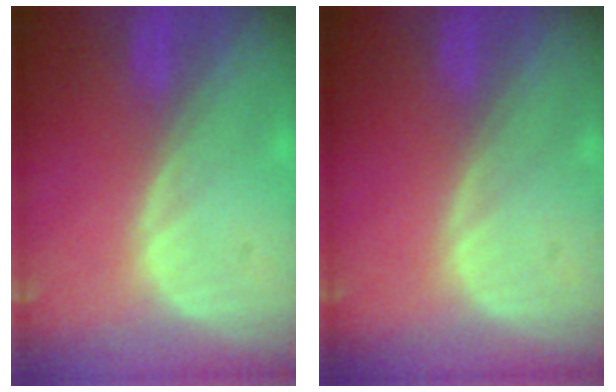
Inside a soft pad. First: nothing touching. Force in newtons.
{"total": 0.0}